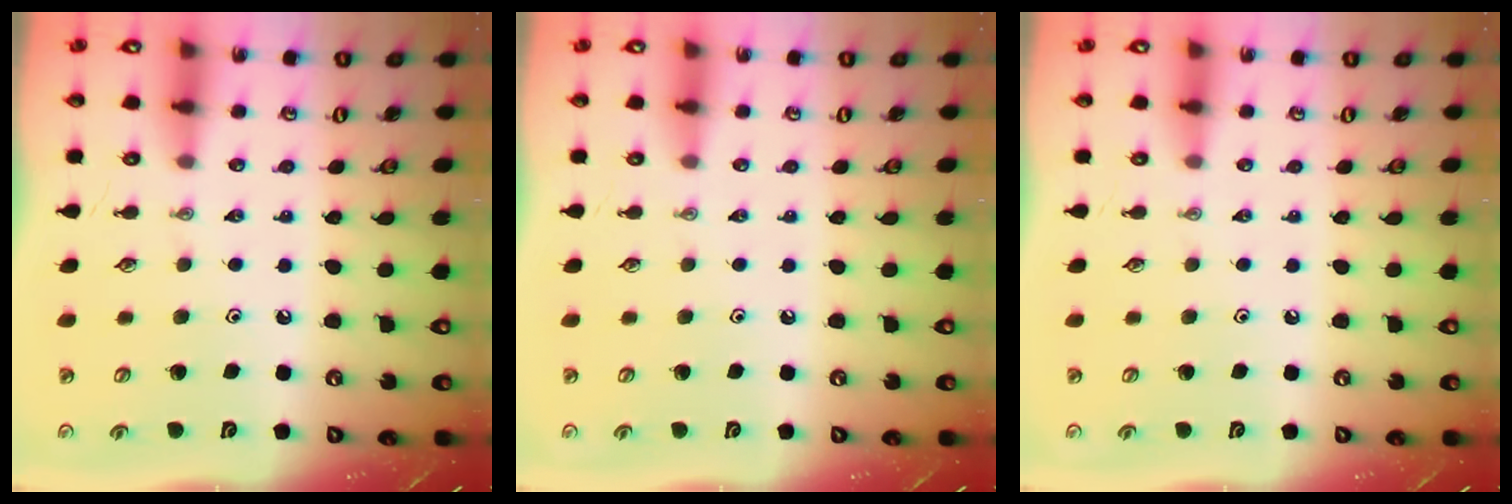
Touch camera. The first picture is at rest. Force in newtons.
{"total": 0.0}
{"total": 0.0}